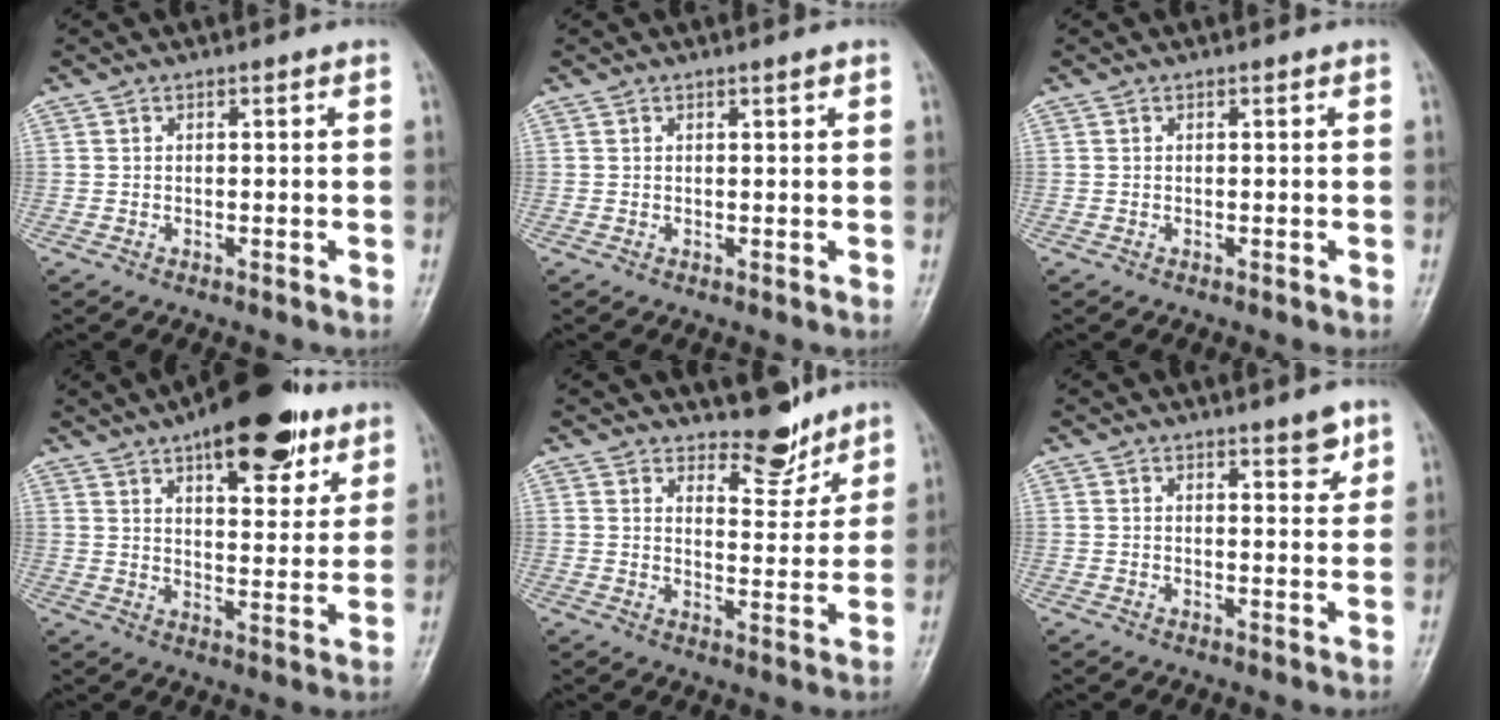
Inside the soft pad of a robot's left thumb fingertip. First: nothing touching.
{"total": 0.6, "force": [0.5, -0.1, 0.4], "torque": [-0.003, -0.004, 0.009]}
{"total": 0.0}
{"total": 18.3, "force": [11.3, 7.5, 12.4], "torque": [-0.132, -0.040, 0.166]}
{"total": 6.4, "force": [5.7, 2.4, 1.7], "torque": [0.004, -0.054, 0.094]}
{"total": 3.5, "force": [2.4, 1.1, 2.2], "torque": [-0.015, -0.017, 0.031]}